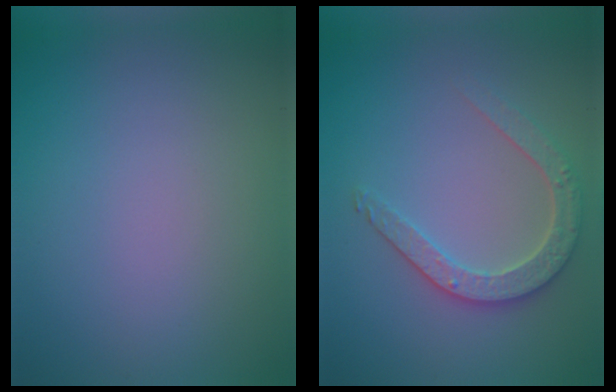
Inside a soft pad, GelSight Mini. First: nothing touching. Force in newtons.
{"total": 3.4, "press": 3.1, "slide": 1.4}